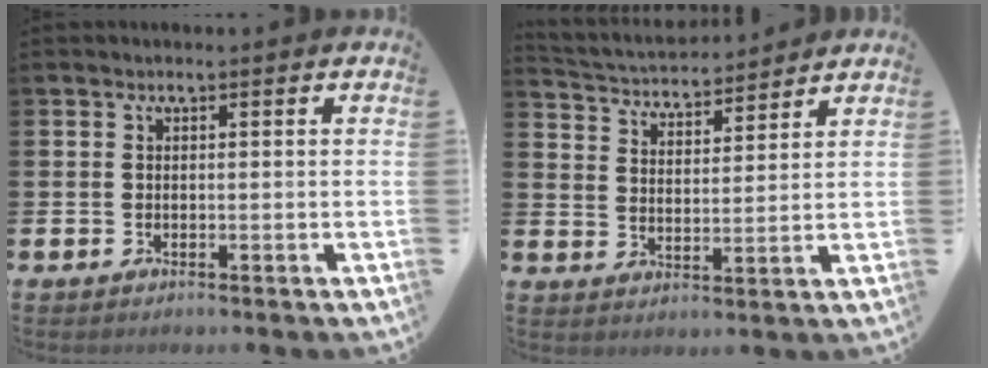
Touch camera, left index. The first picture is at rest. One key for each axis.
{"total": 4.0, "fx": 3.9, "fy": 0.9, "fz": 0.0, "tx": -0.026, "ty": -0.030, "tz": 0.066}